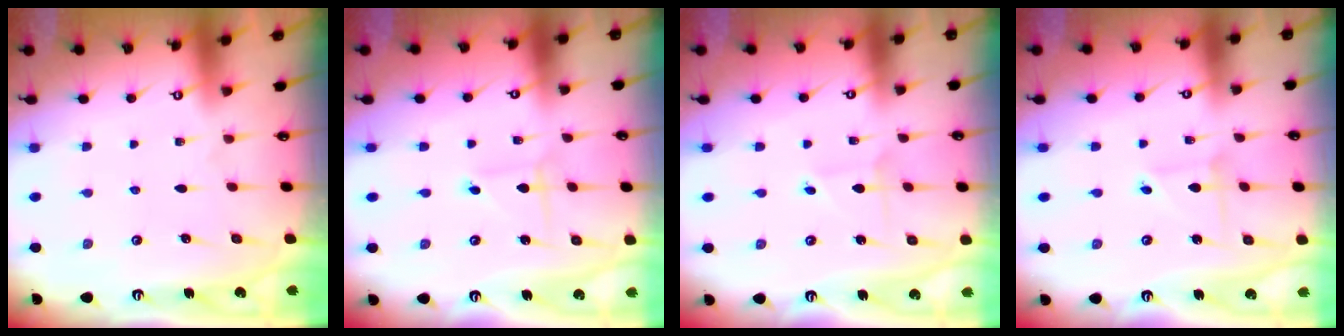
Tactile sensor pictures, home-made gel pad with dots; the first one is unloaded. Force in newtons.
{"total": 1.1, "press": 1.1, "slide": 0.1}
{"total": 2.0, "press": 2.0, "slide": 0.1}
{"total": 2.6, "press": 2.6, "slide": 0.2}